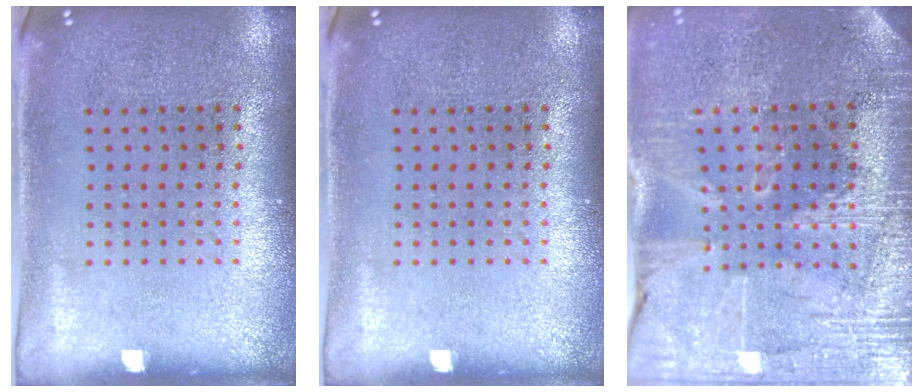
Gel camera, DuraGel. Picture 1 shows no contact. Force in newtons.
{"total": 0.0}
{"total": 3.5, "press": 3.3, "slide": 1.0}